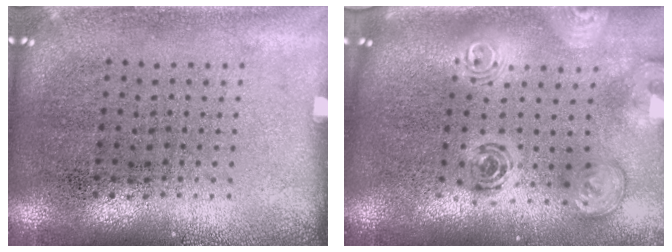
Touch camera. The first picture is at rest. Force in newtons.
{"total": 2.3, "press": 1.8, "slide": 1.5}